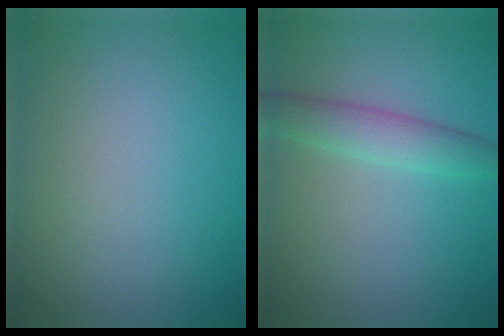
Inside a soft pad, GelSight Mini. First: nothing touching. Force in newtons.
{"total": 3.0, "press": 3.0, "slide": 0.1}